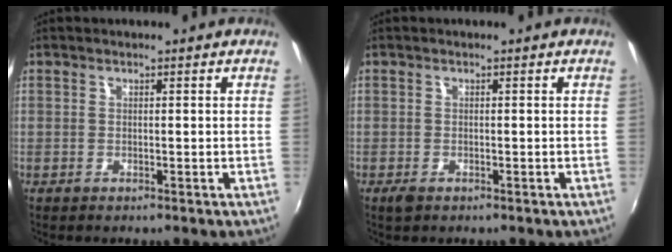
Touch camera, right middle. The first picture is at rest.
{"total": 1.5, "force": [-1.0, 0.8, 0.8], "torque": [-0.016, -0.005, -0.019]}